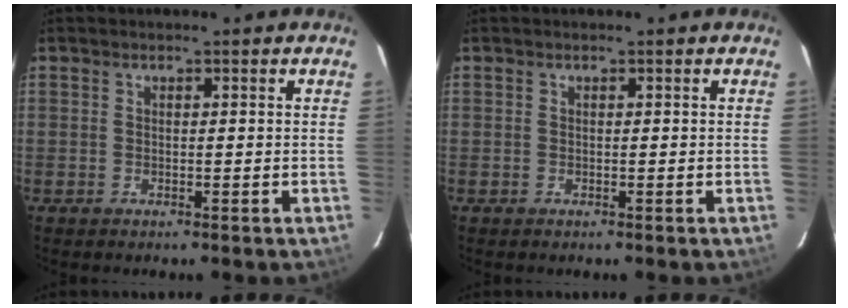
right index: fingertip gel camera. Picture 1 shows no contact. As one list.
[{"total": 0.0}]